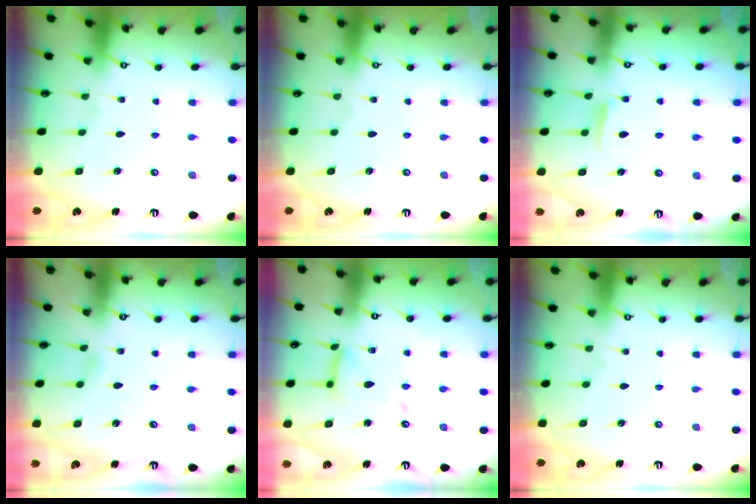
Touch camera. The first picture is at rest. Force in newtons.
{"total": 0.0}
{"total": 5.5, "press": 5.4, "slide": 0.7}
{"total": 2.4, "press": 2.4, "slide": 0.3}
{"total": 12.0, "press": 12.0, "slide": 1.1}
{"total": 0.0}